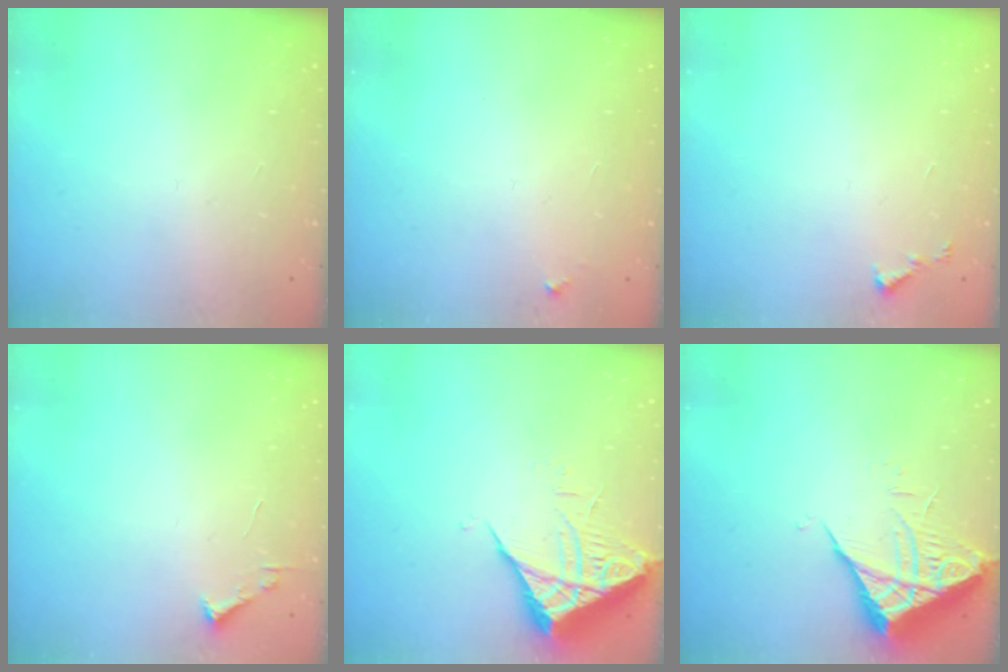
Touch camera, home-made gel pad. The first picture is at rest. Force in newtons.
{"total": 3.3, "press": 3.2, "slide": 0.3}
{"total": 3.3, "press": 3.3, "slide": 0.3}
{"total": 1.7, "press": 1.7, "slide": 0.2}
{"total": 7.0, "press": 7.0, "slide": 0.6}
{"total": 7.0, "press": 7.0, "slide": 0.6}